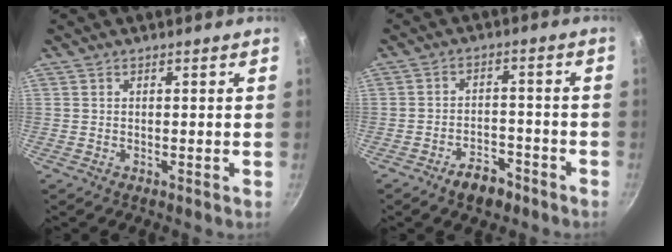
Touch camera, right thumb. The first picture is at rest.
{"total": 6.2, "force": [-4.3, 3.3, 3.0], "torque": [-0.032, 0.034, -0.065]}